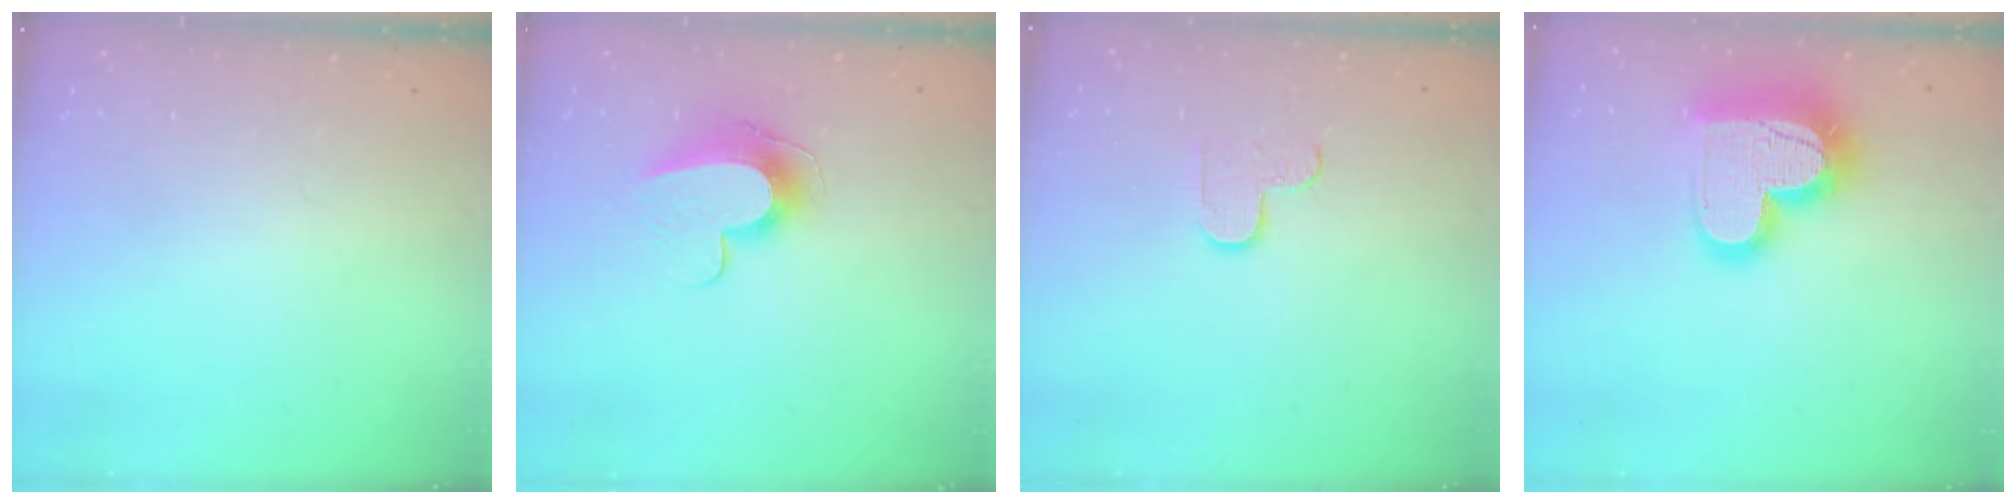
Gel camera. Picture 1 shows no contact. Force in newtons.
{"total": 11.8, "press": 11.8, "slide": 0.6}
{"total": 5.1, "press": 5.1, "slide": 0.5}
{"total": 21.0, "press": 21.0, "slide": 1.7}